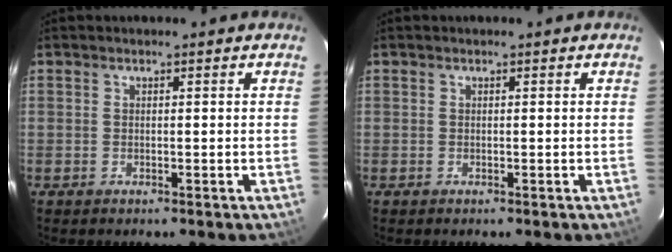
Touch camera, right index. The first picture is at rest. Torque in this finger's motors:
{"motor_torque": [0.00, 0.00, 0.00, 0.00]}